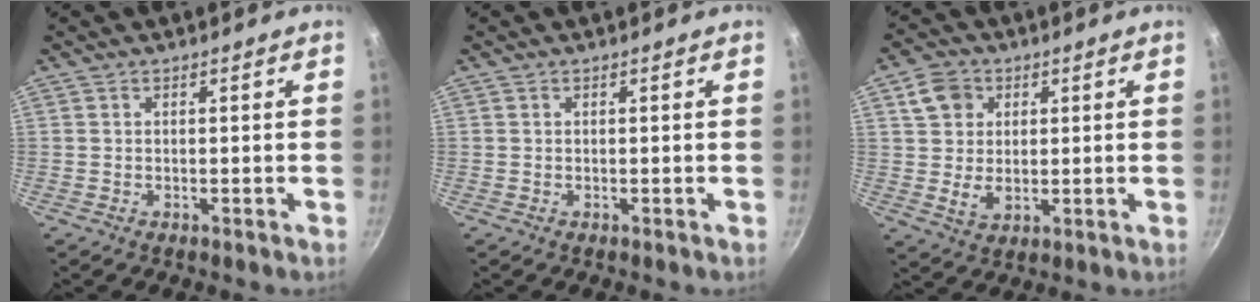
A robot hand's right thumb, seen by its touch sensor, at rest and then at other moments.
{"total": 0.0}
{"total": 8.1, "force": [2.6, 6.7, 3.8], "torque": [-0.043, -0.009, 0.045]}